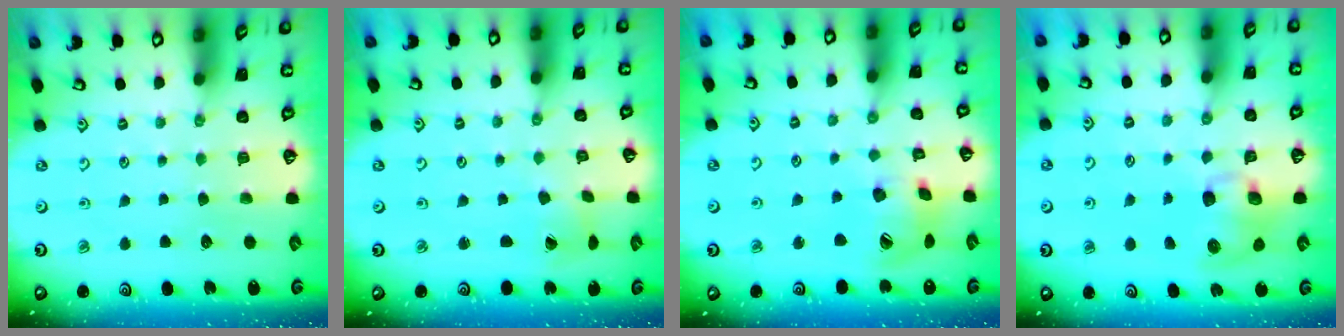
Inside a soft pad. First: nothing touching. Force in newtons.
{"total": 1.6, "press": 1.5, "slide": 0.3}
{"total": 14.6, "press": 14.4, "slide": 2.2}
{"total": 9.4, "press": 9.3, "slide": 1.3}